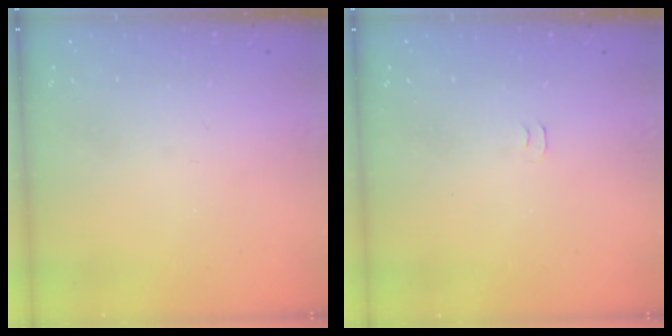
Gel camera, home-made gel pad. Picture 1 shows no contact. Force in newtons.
{"total": 4.0, "press": 4.0, "slide": 0.6}